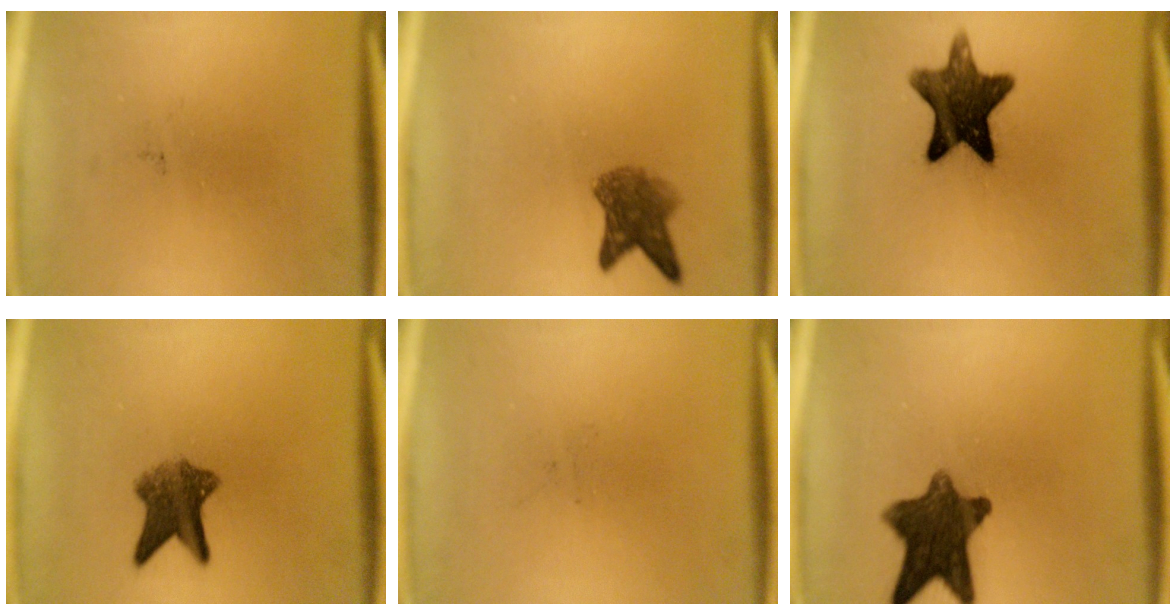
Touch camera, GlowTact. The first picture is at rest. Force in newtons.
{"total": 5.3}
{"total": 12.4}
{"total": 6.5}
{"total": 0.0}
{"total": 11.0}